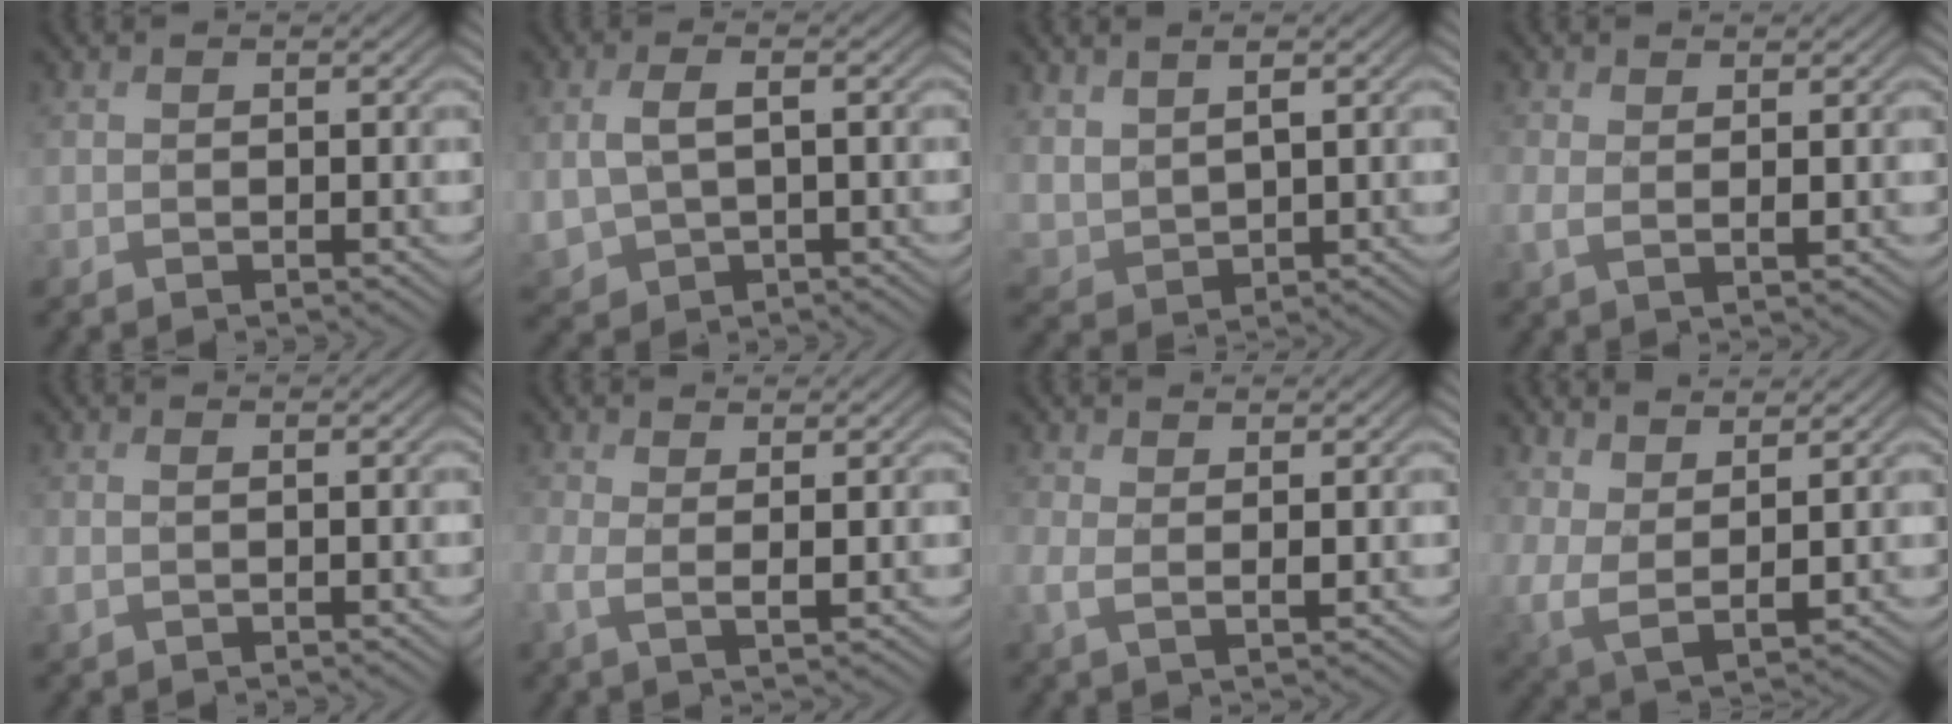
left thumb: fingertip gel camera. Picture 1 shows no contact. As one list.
[{"total": 5.3, "force": [0.3, 3.3, 4.2], "torque": [-0.108, -0.007, 0.010]}, {"total": 4.4, "force": [2.3, 2.6, 2.7], "torque": [-0.071, -0.006, 0.053]}, {"total": 2.7, "force": [0.6, 1.3, 2.3], "torque": [-0.064, -0.003, 0.011]}, {"total": 1.3, "force": [-0.1, 0.8, 1.0], "torque": [-0.029, -0.002, -0.001]}, {"total": 3.2, "force": [0.5, 1.1, 3.0], "torque": [-0.075, -0.002, 0.005]}, {"total": 3.1, "force": [0.6, 1.4, 2.7], "torque": [-0.073, -0.003, 0.009]}, {"total": 6.2, "force": [3.3, 3.0, 4.3], "torque": [-0.115, -0.007, 0.065]}]